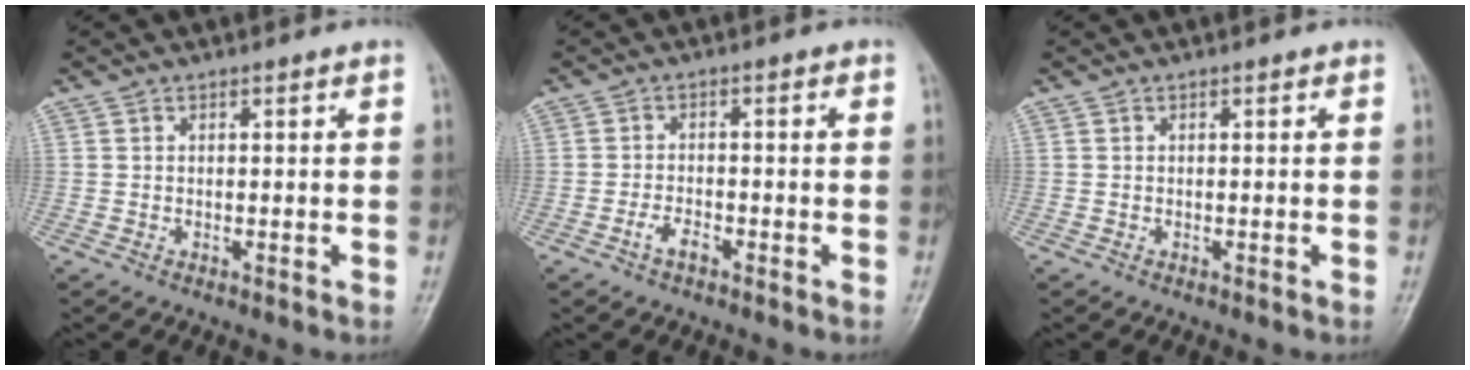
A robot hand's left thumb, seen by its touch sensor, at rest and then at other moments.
{"total": 2.8, "force": [-1.7, 1.3, 1.7], "torque": [-0.034, 0.013, -0.035]}
{"total": 0.0}